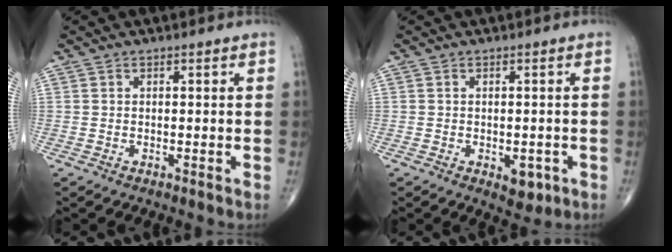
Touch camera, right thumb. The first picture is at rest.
{"total": 3.7, "force": [-1.3, 2.1, 2.8], "torque": [-0.019, -0.001, -0.010]}